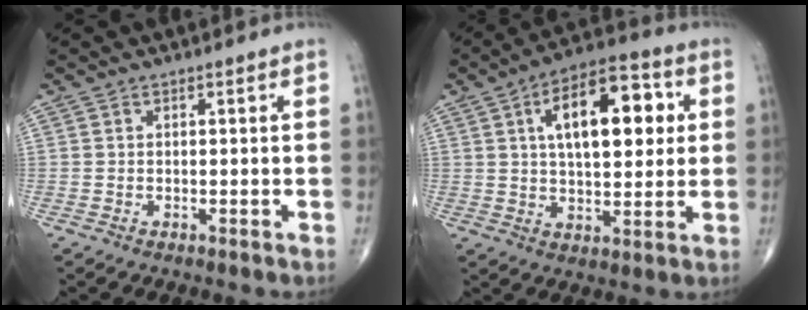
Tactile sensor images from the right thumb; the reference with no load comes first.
{"total": 16.6, "force": [4.1, 7.9, 14.0], "torque": [-0.193, 0.010, 0.059]}